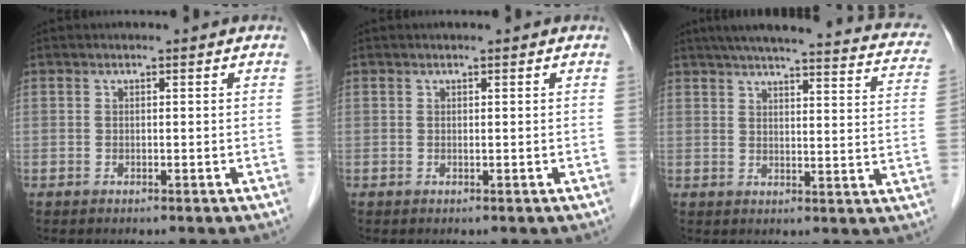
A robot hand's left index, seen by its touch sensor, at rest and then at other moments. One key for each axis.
{"total": 0.0}
{"total": 25.2, "fx": 21.3, "fy": 3.8, "fz": 13.0, "tx": -0.175, "ty": 0.004, "tz": 0.242}